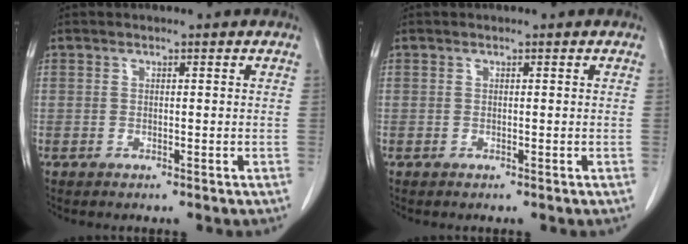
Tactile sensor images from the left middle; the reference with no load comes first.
{"total": 0.0}